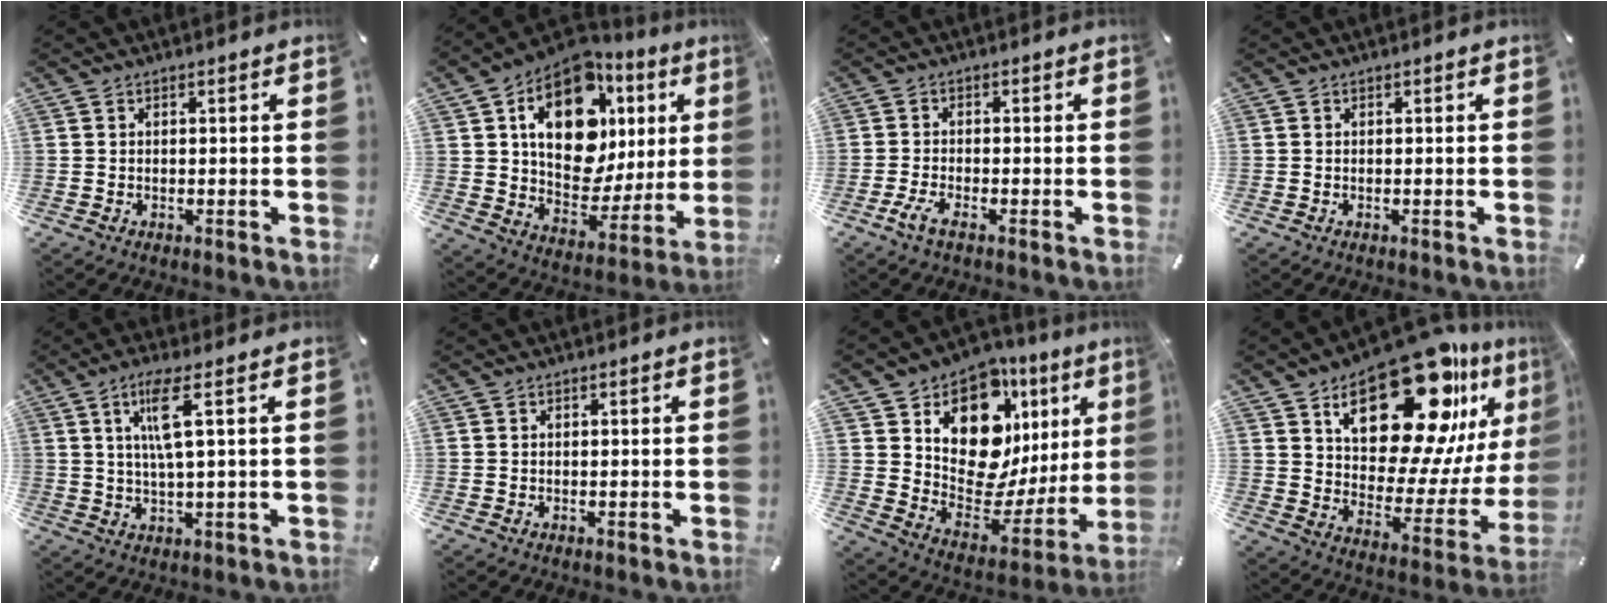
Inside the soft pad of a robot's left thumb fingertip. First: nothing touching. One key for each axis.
{"total": 20.3, "fx": 7.8, "fy": 13.6, "fz": 13.0, "tx": -0.194, "ty": -0.036, "tz": 0.139}
{"total": 3.3, "fx": -1.8, "fy": 0.9, "fz": 2.6, "tx": -0.055, "ty": -0.001, "tz": -0.034}
{"total": 0.0}
{"total": 8.0, "fx": 2.6, "fy": 1.0, "fz": 7.5, "tx": -0.150, "ty": 0.002, "tz": 0.039}
{"total": 0.0}
{"total": 15.7, "fx": 7.5, "fy": 10.4, "fz": 9.0, "tx": -0.126, "ty": -0.080, "tz": 0.126}
{"total": 28.3, "fx": 17.3, "fy": 13.2, "fz": 18.0, "tx": -0.251, "ty": -0.117, "tz": 0.294}